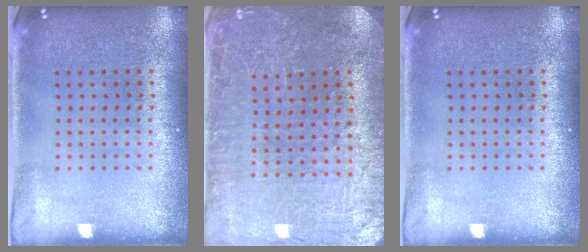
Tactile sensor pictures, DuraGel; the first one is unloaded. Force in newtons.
{"total": 1.6, "press": 1.6, "slide": 0.1}
{"total": 0.0}